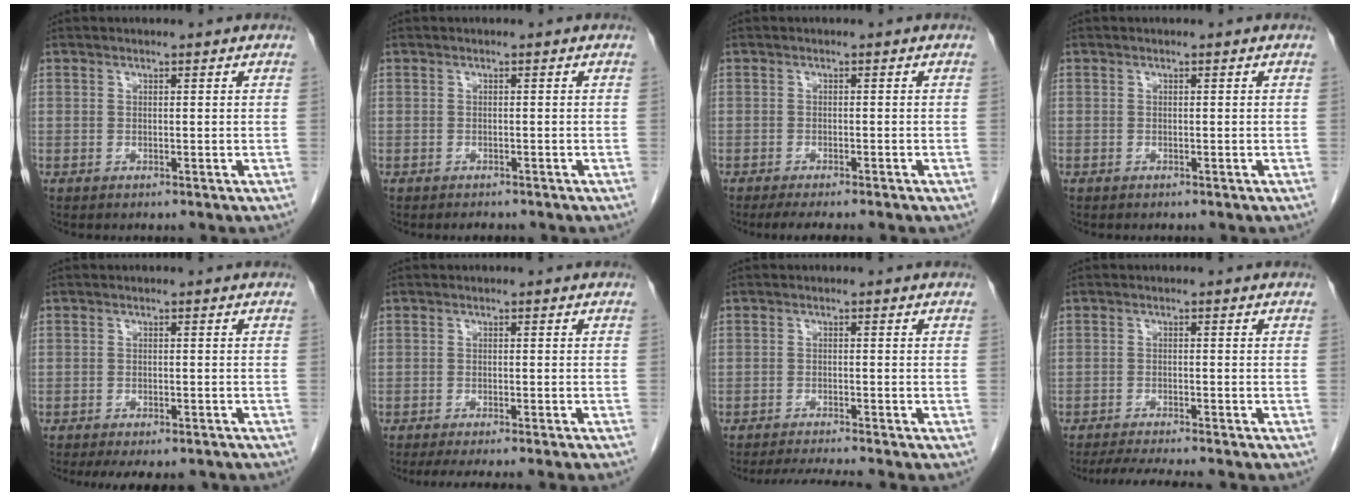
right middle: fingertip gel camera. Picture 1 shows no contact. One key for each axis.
{"total": 1.5, "fx": -1.3, "fy": 0.5, "fz": 0.4, "tx": -0.008, "ty": -0.002, "tz": -0.016}
{"total": 6.7, "fx": -5.4, "fy": 1.2, "fz": 3.7, "tx": -0.045, "ty": -0.010, "tz": -0.074}
{"total": 0.0}
{"total": 8.3, "fx": -6.9, "fy": 3.1, "fz": 3.5, "tx": -0.046, "ty": -0.005, "tz": -0.086}
{"total": 8.7, "fx": -7.5, "fy": -0.4, "fz": 4.3, "tx": -0.037, "ty": -0.017, "tz": -0.103}
{"total": 5.3, "fx": -4.9, "fy": -0.8, "fz": 1.8, "tx": -0.028, "ty": -0.014, "tz": -0.080}
{"total": 7.8, "fx": -7.0, "fy": 0.3, "fz": 3.5, "tx": -0.050, "ty": -0.015, "tz": -0.108}